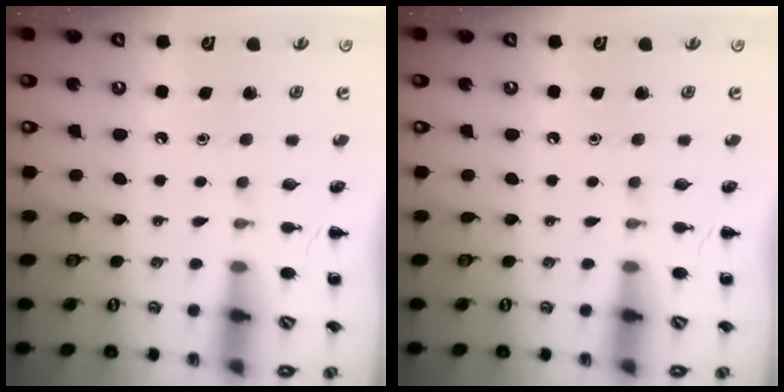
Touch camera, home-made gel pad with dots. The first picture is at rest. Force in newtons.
{"total": 0.0}